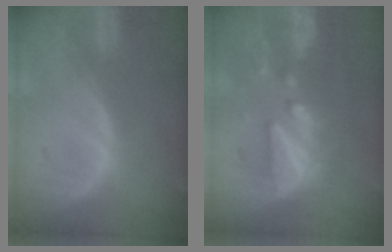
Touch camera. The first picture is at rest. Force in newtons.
{"total": 8.2, "press": 8.0, "slide": 1.8}